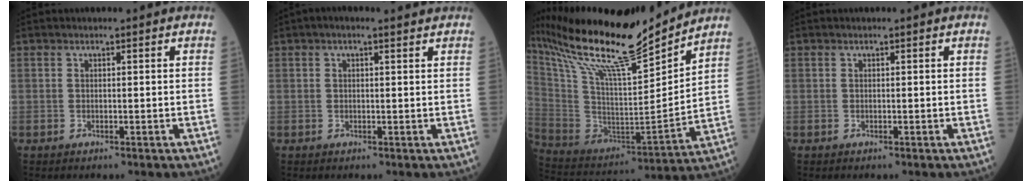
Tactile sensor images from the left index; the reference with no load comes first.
{"total": 2.7, "force": [2.0, 0.5, 1.8], "torque": [-0.033, 0.023, 0.028]}
{"total": 23.2, "force": [20.2, 1.5, 11.3], "torque": [-0.223, -0.024, 0.348]}
{"total": 0.0}